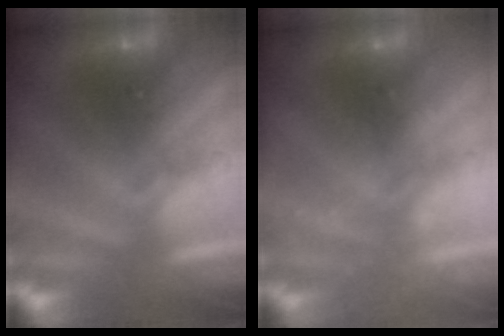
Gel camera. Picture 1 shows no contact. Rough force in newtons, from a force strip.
{"total": 2.2}